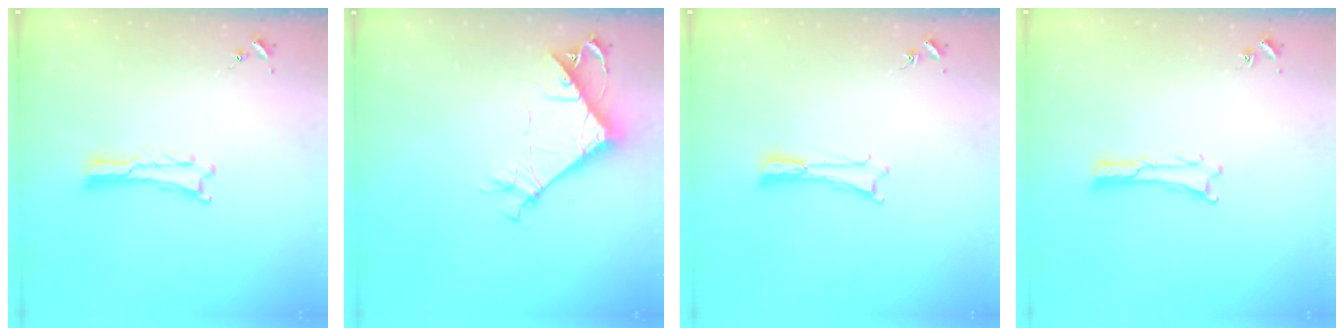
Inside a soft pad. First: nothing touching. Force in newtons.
{"total": 7.9, "press": 7.8, "slide": 0.7}
{"total": 0.0}
{"total": 0.0}